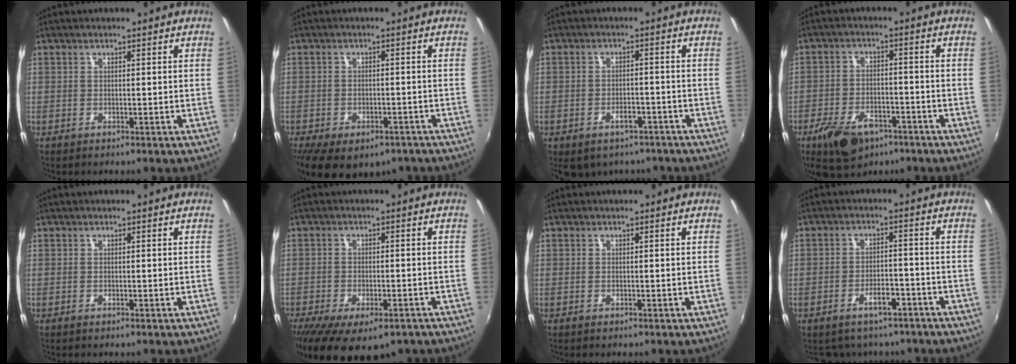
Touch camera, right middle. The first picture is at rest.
{"total": 13.9, "force": [-9.0, 7.0, 7.9], "torque": [-0.168, -0.033, -0.122]}
{"total": 7.1, "force": [-4.7, 4.2, 3.2], "torque": [-0.068, 0.000, -0.053]}
{"total": 11.7, "force": [-7.2, 6.2, 6.7], "torque": [-0.152, -0.016, -0.122]}
{"total": 0.0}
{"total": 14.4, "force": [-9.5, 5.9, 9.1], "torque": [-0.191, -0.049, -0.138]}
{"total": 0.0}
{"total": 6.9, "force": [-5.2, 3.4, 2.9], "torque": [-0.058, 0.015, -0.062]}